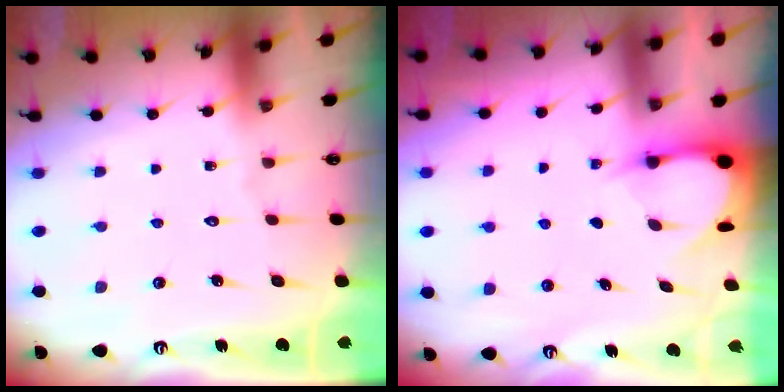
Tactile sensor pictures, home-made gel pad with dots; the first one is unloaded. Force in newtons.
{"total": 3.3, "press": 3.3, "slide": 0.4}